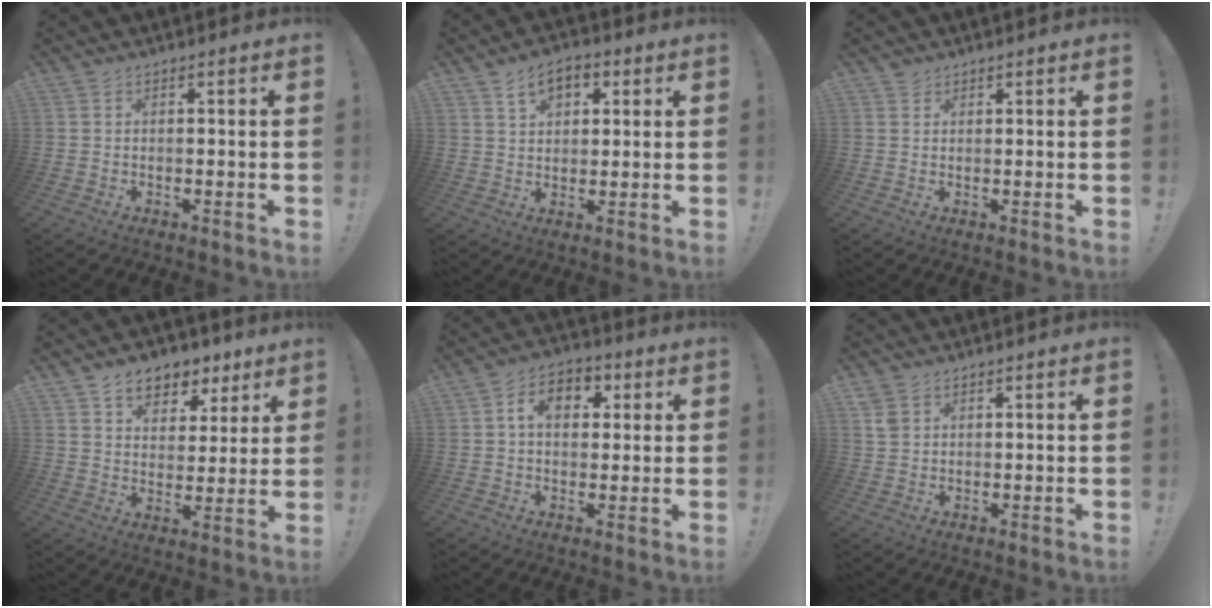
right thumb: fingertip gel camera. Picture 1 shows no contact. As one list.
[{"total": 7.8, "force": [3.6, 5.2, 4.6], "torque": [-0.064, -0.005, 0.066]}, {"total": 1.5, "force": [1.2, 0.7, 0.3], "torque": [-0.004, -0.005, 0.023]}, {"total": 8.9, "force": [6.0, 5.9, 3.0], "torque": [-0.039, -0.039, 0.112]}, {"total": 9.5, "force": [2.3, 6.8, 6.2], "torque": [-0.089, 0.008, 0.041]}, {"total": 3.0, "force": [1.8, 2.1, 1.2], "torque": [-0.017, -0.004, 0.033]}]